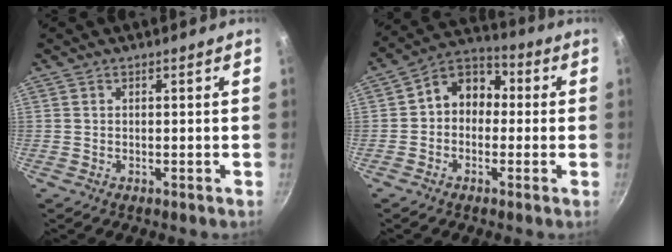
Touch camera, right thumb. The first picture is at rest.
{"total": 9.1, "force": [-0.1, 7.3, 5.4], "torque": [-0.041, 0.032, -0.027]}